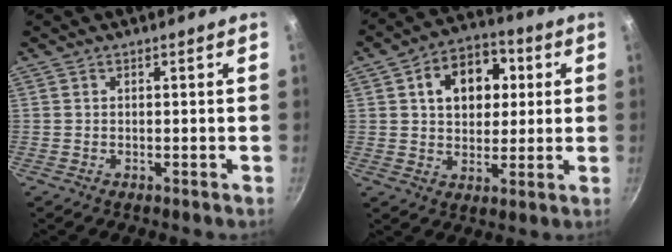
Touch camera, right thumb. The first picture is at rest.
{"total": 13.2, "force": [3.4, 9.5, 8.4], "torque": [-0.093, 0.010, 0.044]}